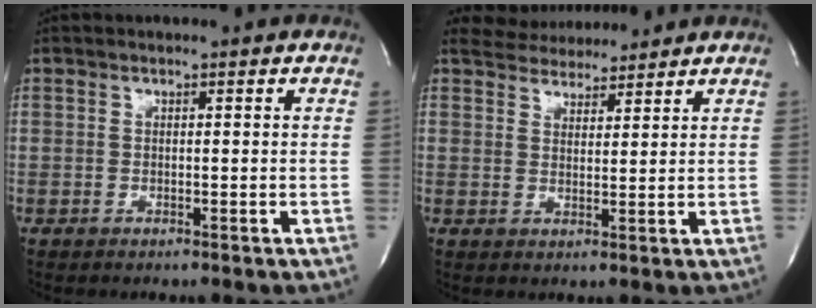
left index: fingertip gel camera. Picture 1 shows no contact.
{"total": 6.6, "force": [6.2, 1.8, 1.4], "torque": [-0.020, 0.011, 0.097]}